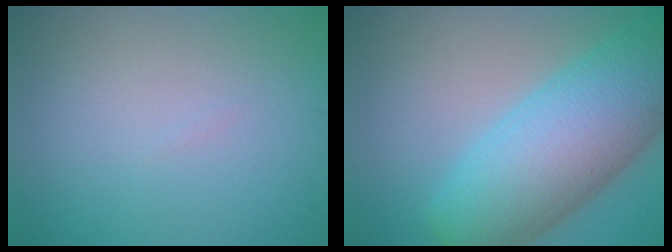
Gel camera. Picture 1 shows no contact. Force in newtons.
{"total": 11.7, "press": 11.7, "slide": 0.4}